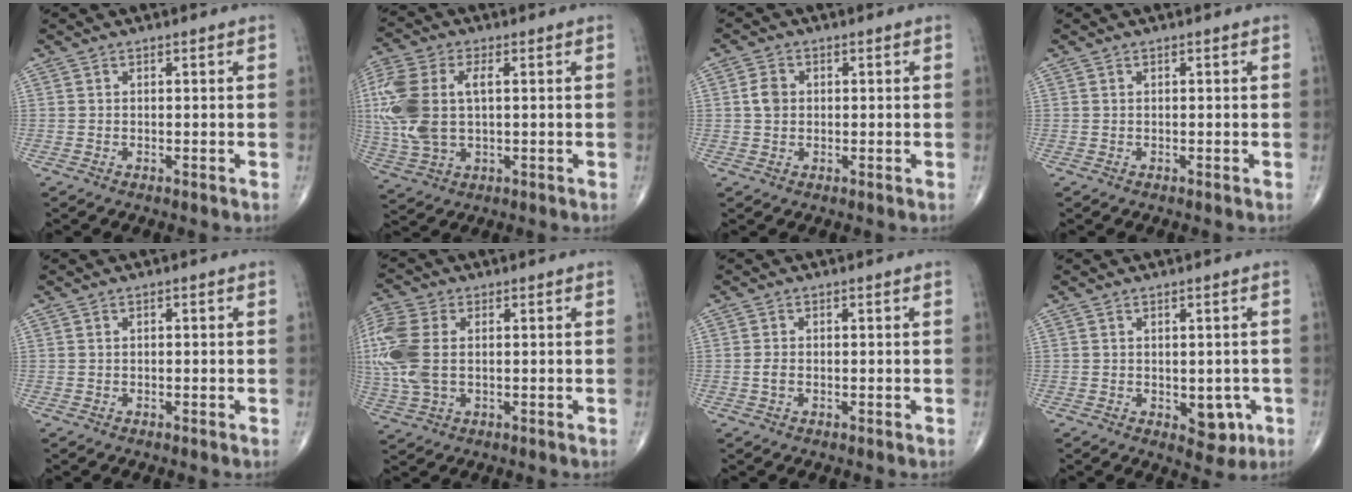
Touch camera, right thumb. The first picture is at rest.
{"total": 15.9, "force": [1.6, 9.0, 13.1], "torque": [-0.328, 0.009, 0.035]}
{"total": 3.2, "force": [0.2, 2.5, 1.9], "torque": [-0.031, 0.004, 0.001]}
{"total": 0.0}
{"total": 0.0}
{"total": 12.3, "force": [0.8, 7.6, 9.7], "torque": [-0.263, 0.011, 0.019]}
{"total": 1.4, "force": [-0.3, 0.8, 1.1], "torque": [-0.026, 0.001, -0.005]}
{"total": 5.0, "force": [-1.3, 3.1, 3.7], "torque": [-0.014, -0.003, -0.008]}